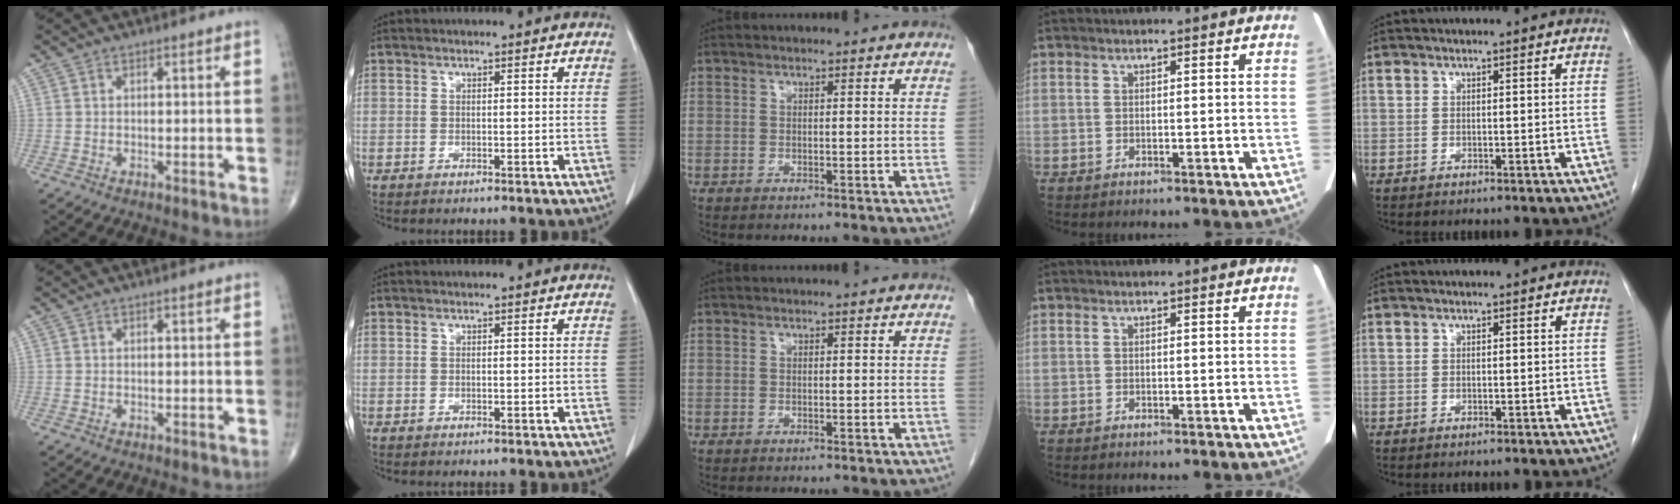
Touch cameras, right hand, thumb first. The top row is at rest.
{}